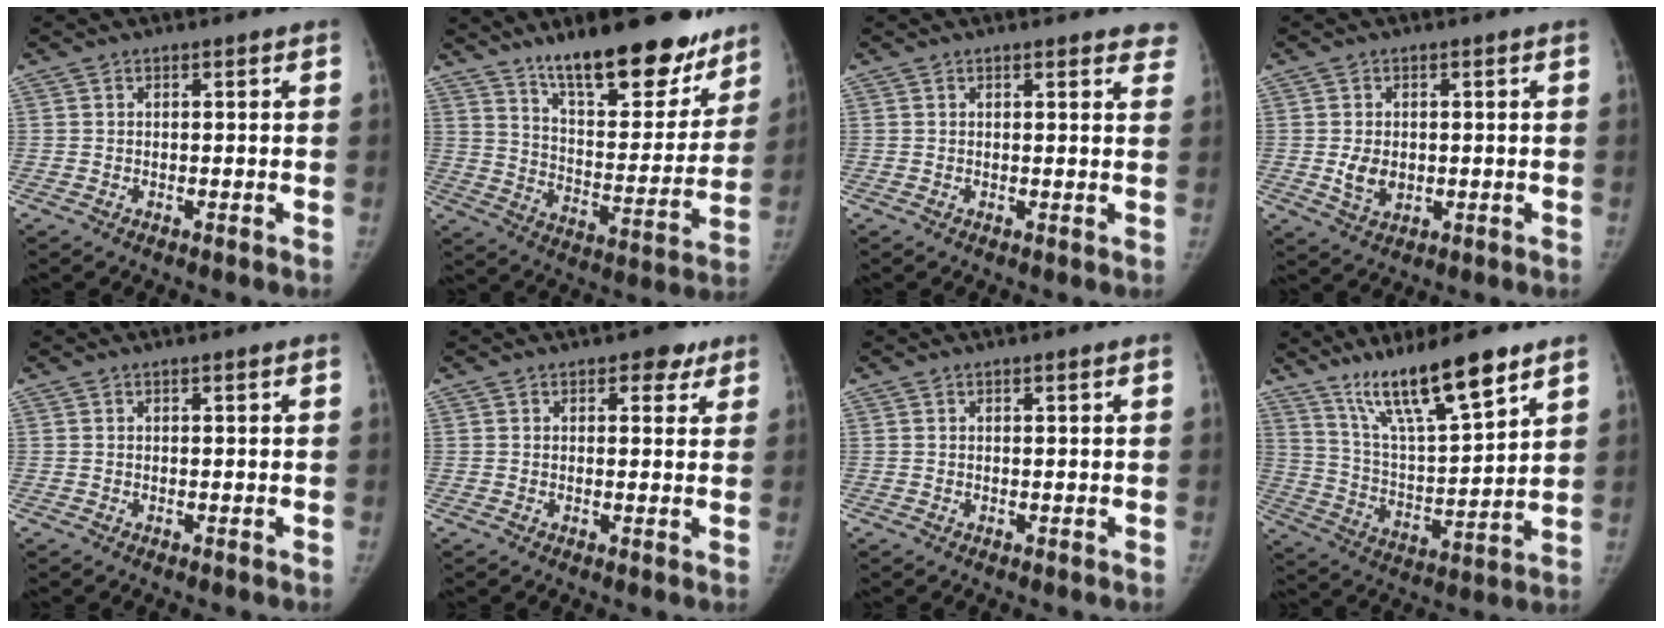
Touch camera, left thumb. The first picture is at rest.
{"total": 23.1, "force": [16.9, 7.8, 13.6], "torque": [-0.145, -0.099, 0.259]}
{"total": 3.8, "force": [3.4, 1.4, 1.1], "torque": [0.019, -0.013, 0.021]}
{"total": 4.8, "force": [-0.3, 3.5, 3.2], "torque": [-0.044, -0.005, 0.003]}
{"total": 0.0}
{"total": 3.3, "force": [1.9, 2.2, 1.5], "torque": [0.007, -0.006, 0.020]}
{"total": 0.0}
{"total": 16.9, "force": [11.8, 2.9, 11.8], "torque": [-0.191, -0.065, 0.220]}